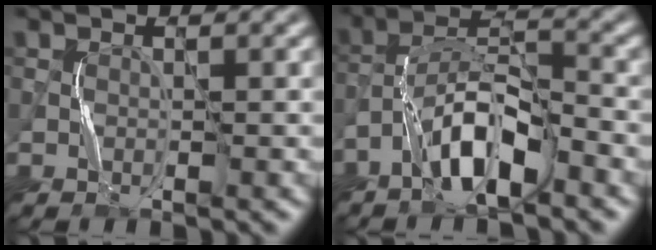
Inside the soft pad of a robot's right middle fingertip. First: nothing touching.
{"total": 6.2, "force": [-3.8, 1.8, 4.6], "torque": [-0.086, 0.016, -0.073]}